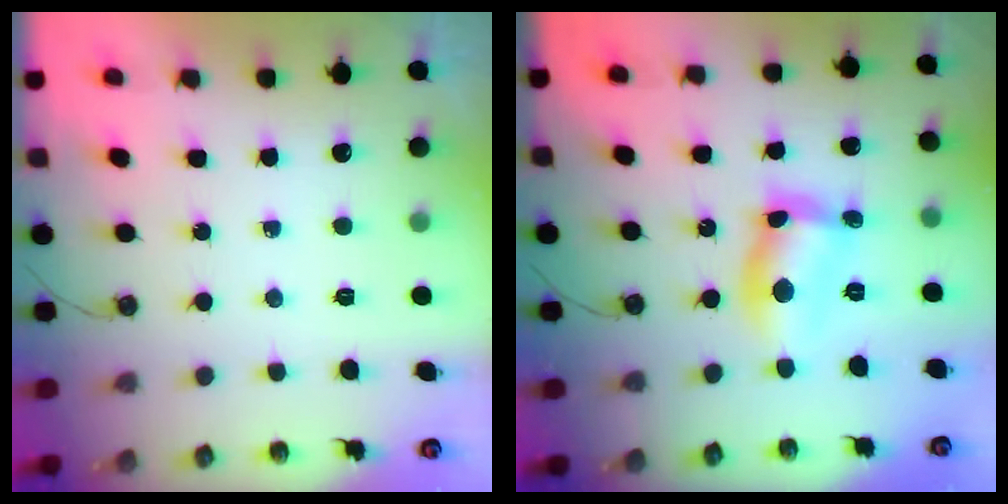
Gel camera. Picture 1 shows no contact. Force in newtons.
{"total": 10.3, "press": 10.3, "slide": 1.1}